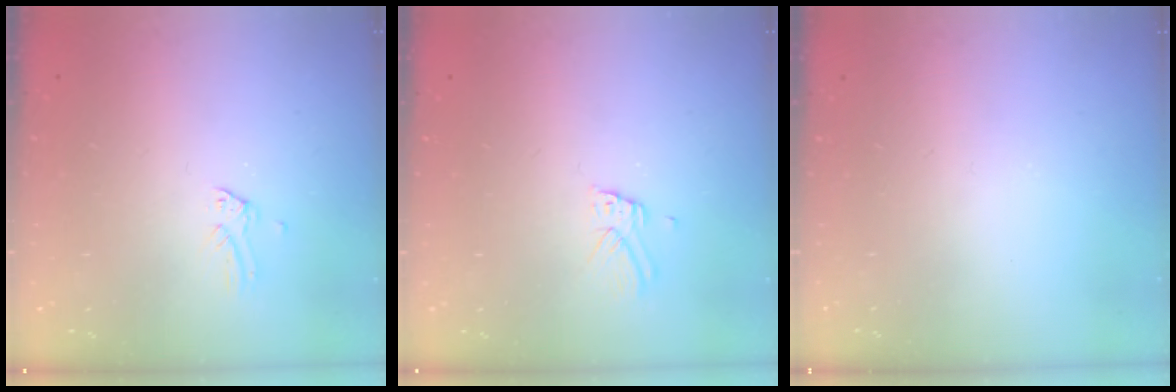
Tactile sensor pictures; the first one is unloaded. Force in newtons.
{"total": 2.9, "press": 2.9, "slide": 0.1}
{"total": 0.0}